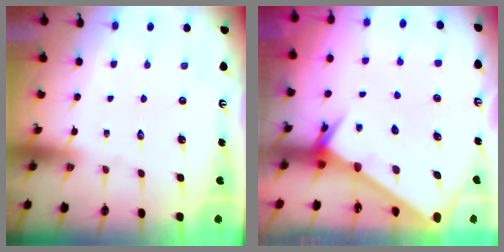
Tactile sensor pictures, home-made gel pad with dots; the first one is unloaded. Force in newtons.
{"total": 3.5, "press": 3.5, "slide": 0.1}